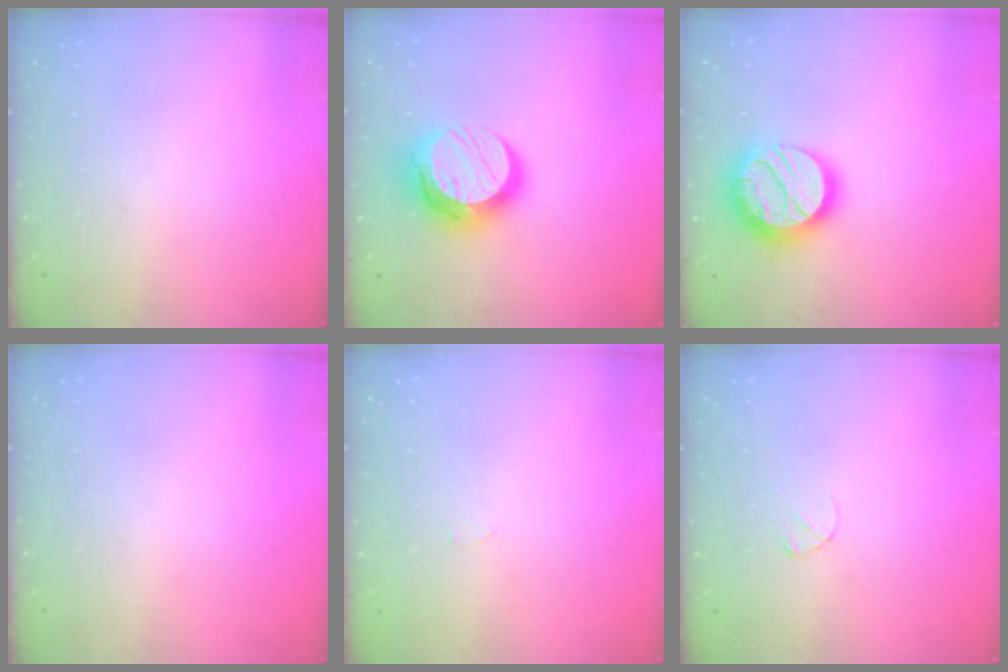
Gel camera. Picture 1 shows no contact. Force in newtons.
{"total": 15.6, "press": 15.5, "slide": 1.0}
{"total": 20.9, "press": 20.9, "slide": 1.6}
{"total": 0.0}
{"total": 2.3, "press": 2.3, "slide": 0.2}
{"total": 2.8, "press": 2.8, "slide": 0.3}